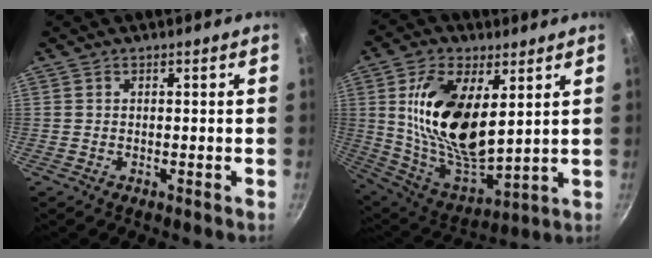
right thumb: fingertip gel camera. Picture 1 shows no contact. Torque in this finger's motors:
{"motor_torque": [1.82, 2.74, 1.93, 0.22, 0.53]}